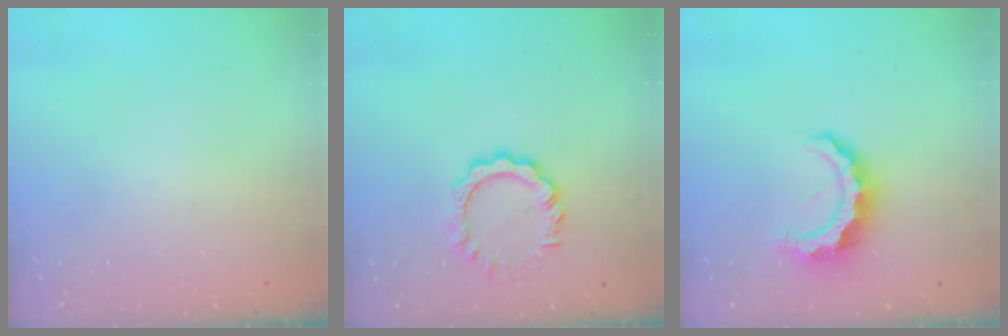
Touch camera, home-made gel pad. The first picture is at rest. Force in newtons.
{"total": 8.1, "press": 8.0, "slide": 0.8}
{"total": 9.1, "press": 9.1, "slide": 0.6}